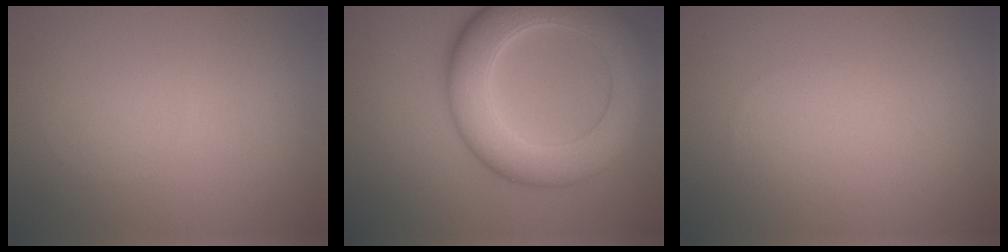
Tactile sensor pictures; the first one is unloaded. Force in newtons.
{"total": 9.4, "press": 9.4, "slide": 0.5}
{"total": 0.0}